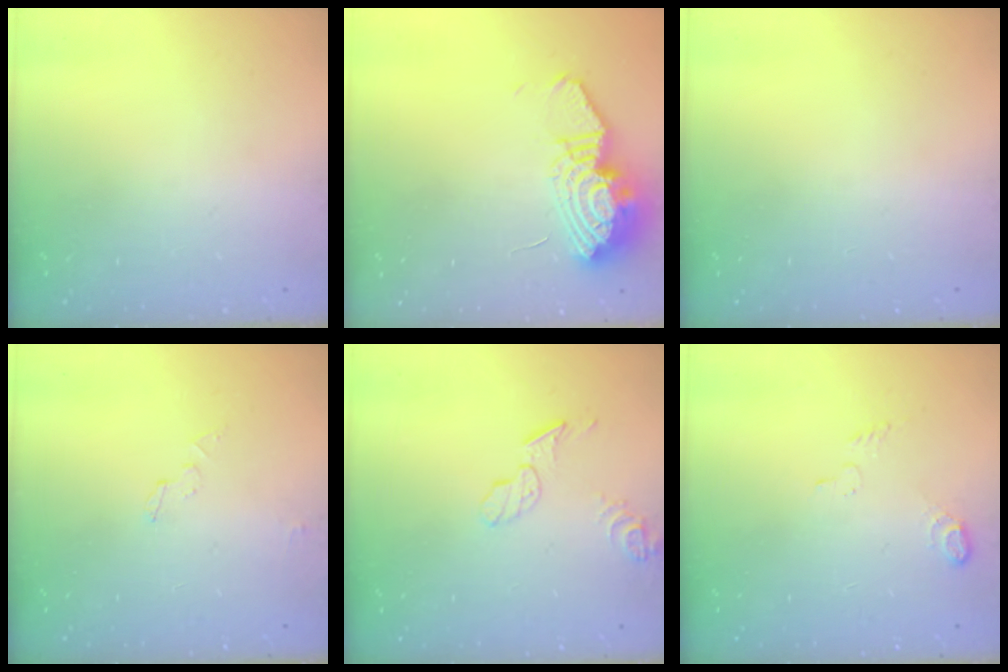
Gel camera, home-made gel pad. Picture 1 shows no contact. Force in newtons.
{"total": 15.2, "press": 15.1, "slide": 1.2}
{"total": 0.0}
{"total": 2.8, "press": 2.8, "slide": 0.2}
{"total": 7.4, "press": 7.4, "slide": 0.2}
{"total": 4.1, "press": 4.0, "slide": 0.9}